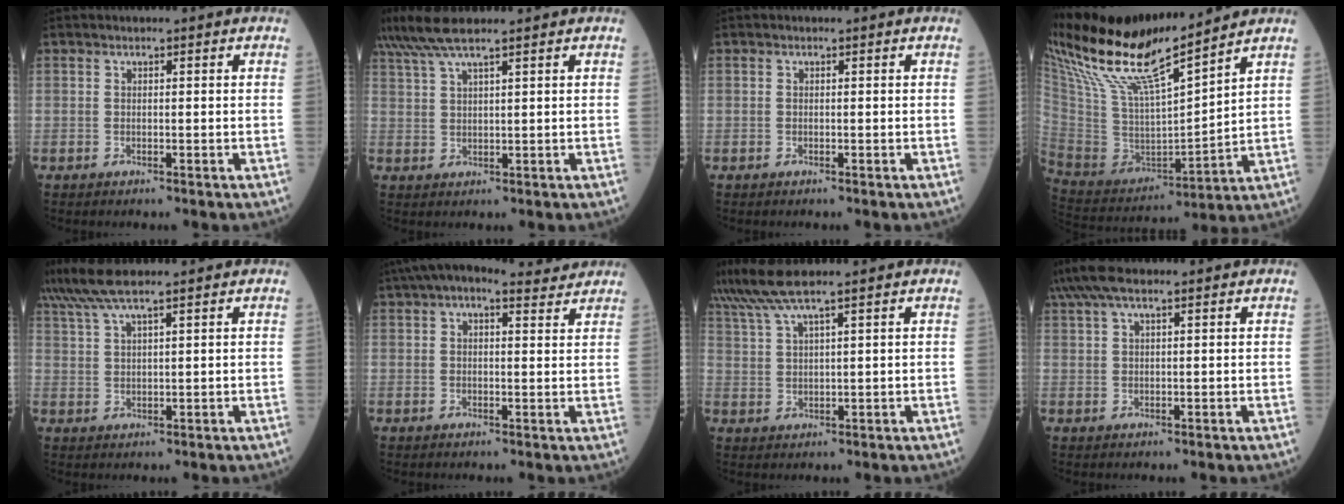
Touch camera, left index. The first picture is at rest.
{"total": 8.3, "force": [7.0, 0.1, 4.4], "torque": [-0.089, 0.038, 0.125]}
{"total": 0.0}
{"total": 19.4, "force": [16.2, 0.9, 10.5], "torque": [-0.212, -0.001, 0.315]}
{"total": 7.3, "force": [6.2, -0.4, 3.8], "torque": [-0.076, 0.036, 0.113]}
{"total": 8.9, "force": [7.4, 2.5, 4.4], "torque": [-0.075, 0.038, 0.099]}
{"total": 5.9, "force": [4.9, -1.1, 3.0], "torque": [-0.073, 0.019, 0.101]}
{"total": 6.8, "force": [5.2, 1.1, 4.2], "torque": [-0.087, 0.047, 0.098]}